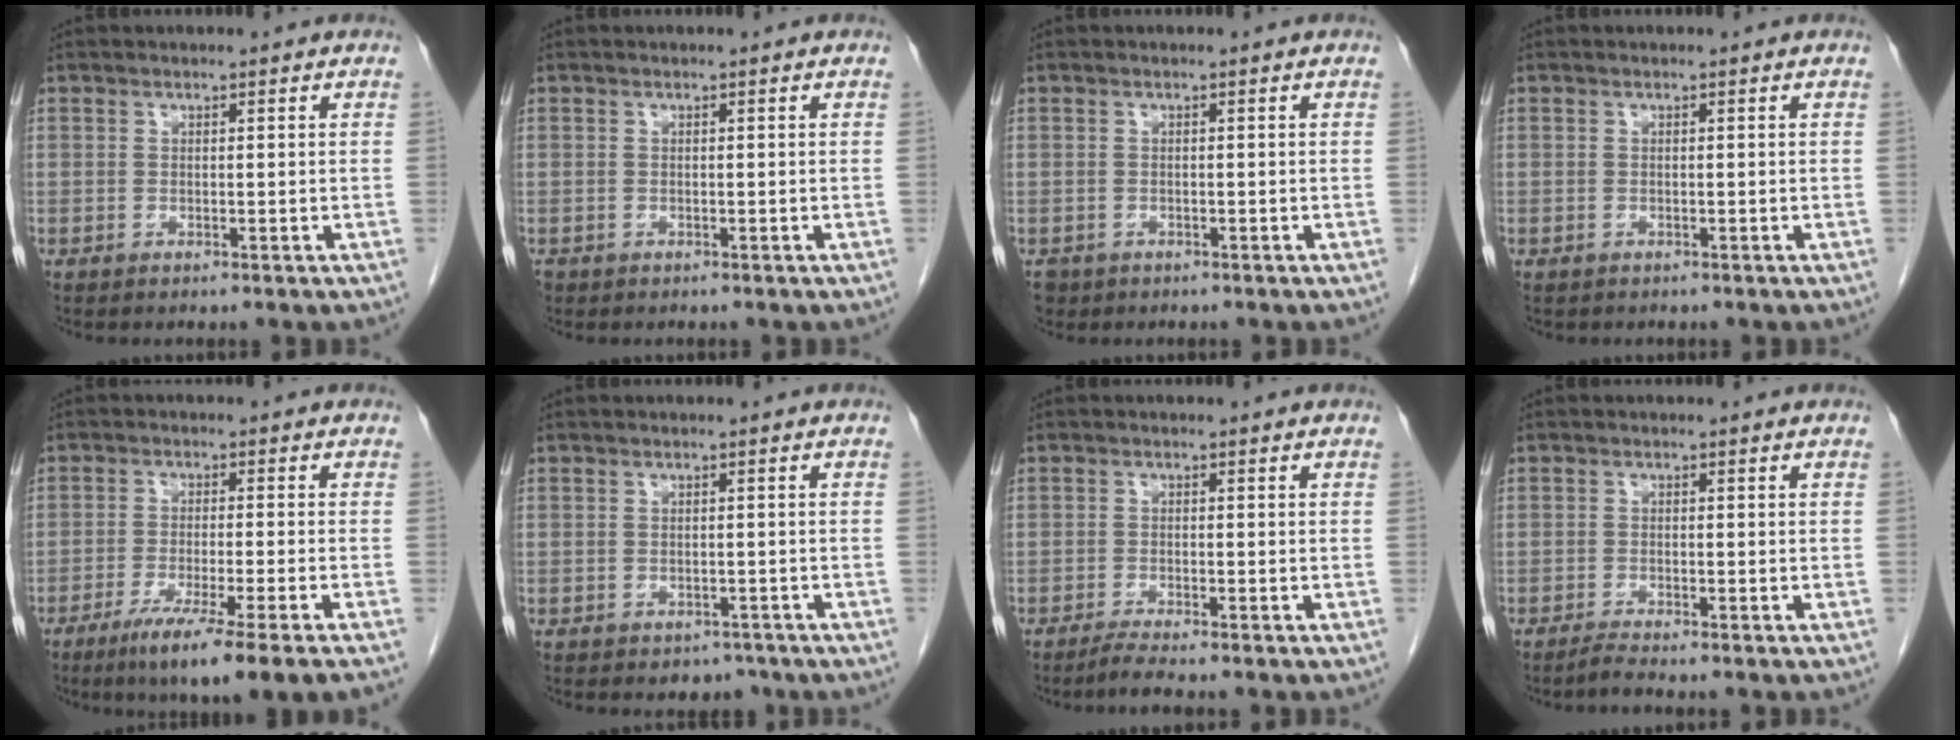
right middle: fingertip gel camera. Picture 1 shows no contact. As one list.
[{"total": 0.7, "force": [-0.4, 0.5, 0.1], "torque": [-0.010, 0.003, -0.006]}, {"total": 2.2, "force": [-1.5, 1.7, 0.3], "torque": [-0.010, 0.001, -0.024]}, {"total": 0.0}, {"total": 10.6, "force": [-7.2, -1.4, 7.7], "torque": [-0.113, -0.030, -0.110]}, {"total": 2.2, "force": [-1.6, 1.4, 0.4], "torque": [-0.001, 0.005, -0.018]}, {"total": 2.7, "force": [-2.3, -0.5, 1.2], "torque": [-0.030, -0.008, -0.045]}, {"total": 1.7, "force": [-1.5, -0.4, 0.6], "torque": [-0.018, -0.005, -0.031]}]